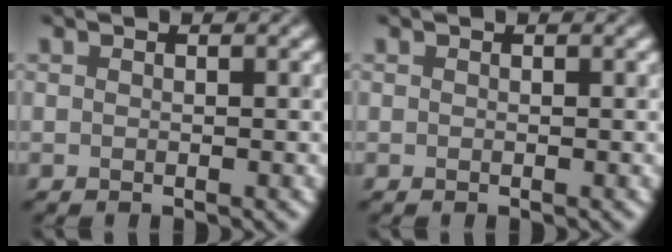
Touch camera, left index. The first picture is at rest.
{"total": 0.0}